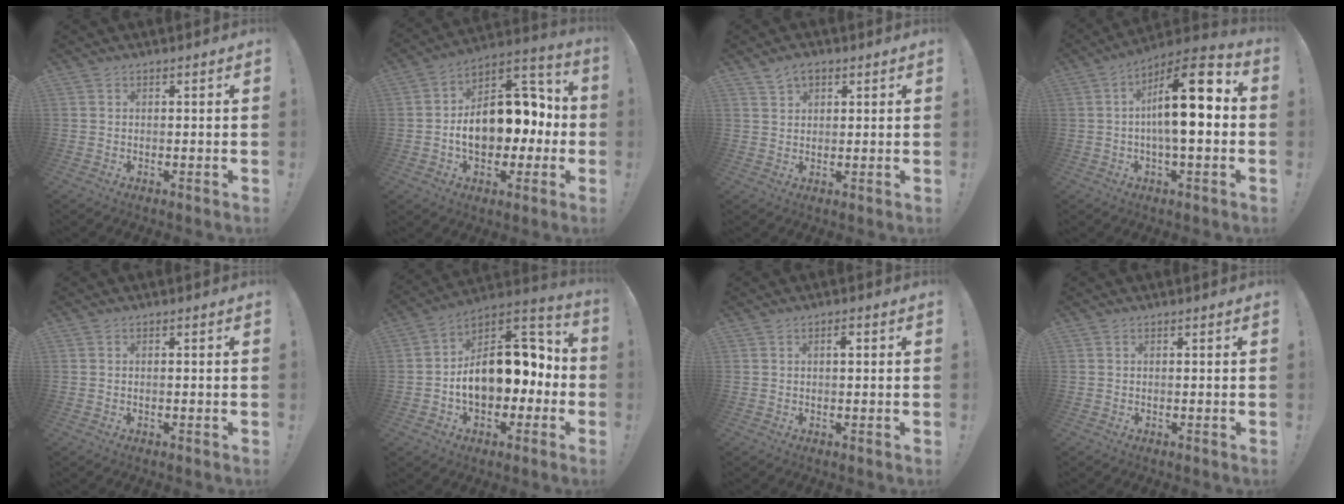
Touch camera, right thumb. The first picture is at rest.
{"total": 18.1, "force": [-2.2, 12.0, 13.3], "torque": [-0.186, 0.021, -0.027]}
{"total": 3.7, "force": [2.3, 2.3, 1.8], "torque": [-0.026, -0.009, 0.042]}
{"total": 16.9, "force": [0.9, 5.5, 15.9], "torque": [-0.247, -0.005, 0.005]}
{"total": 0.7, "force": [-0.4, -0.2, 0.5], "torque": [-0.013, 0.000, -0.007]}
{"total": 19.2, "force": [-1.5, 12.7, 14.4], "torque": [-0.195, 0.013, -0.013]}
{"total": 1.4, "force": [0.2, 0.5, 1.3], "torque": [-0.008, -0.002, -0.003]}
{"total": 0.0}